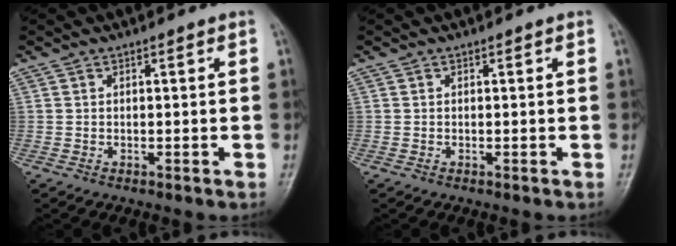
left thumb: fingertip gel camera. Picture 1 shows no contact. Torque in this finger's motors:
{"motor_torque": [0.01, 0.02, 0.00, 0.00, 0.00]}